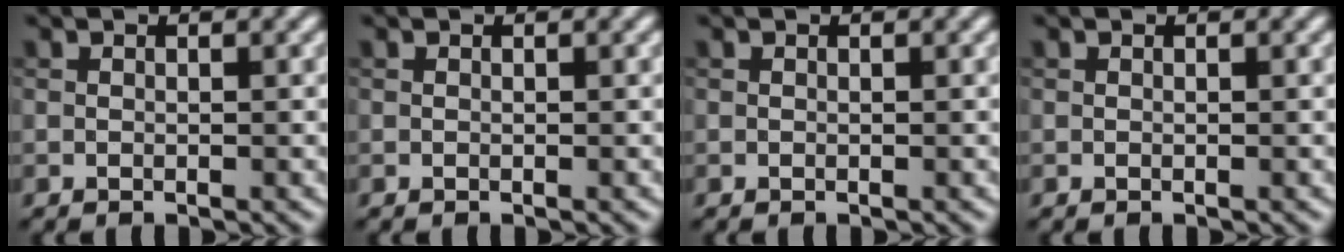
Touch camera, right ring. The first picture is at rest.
{"total": 0.0}
{"total": 0.0}
{"total": 0.0}